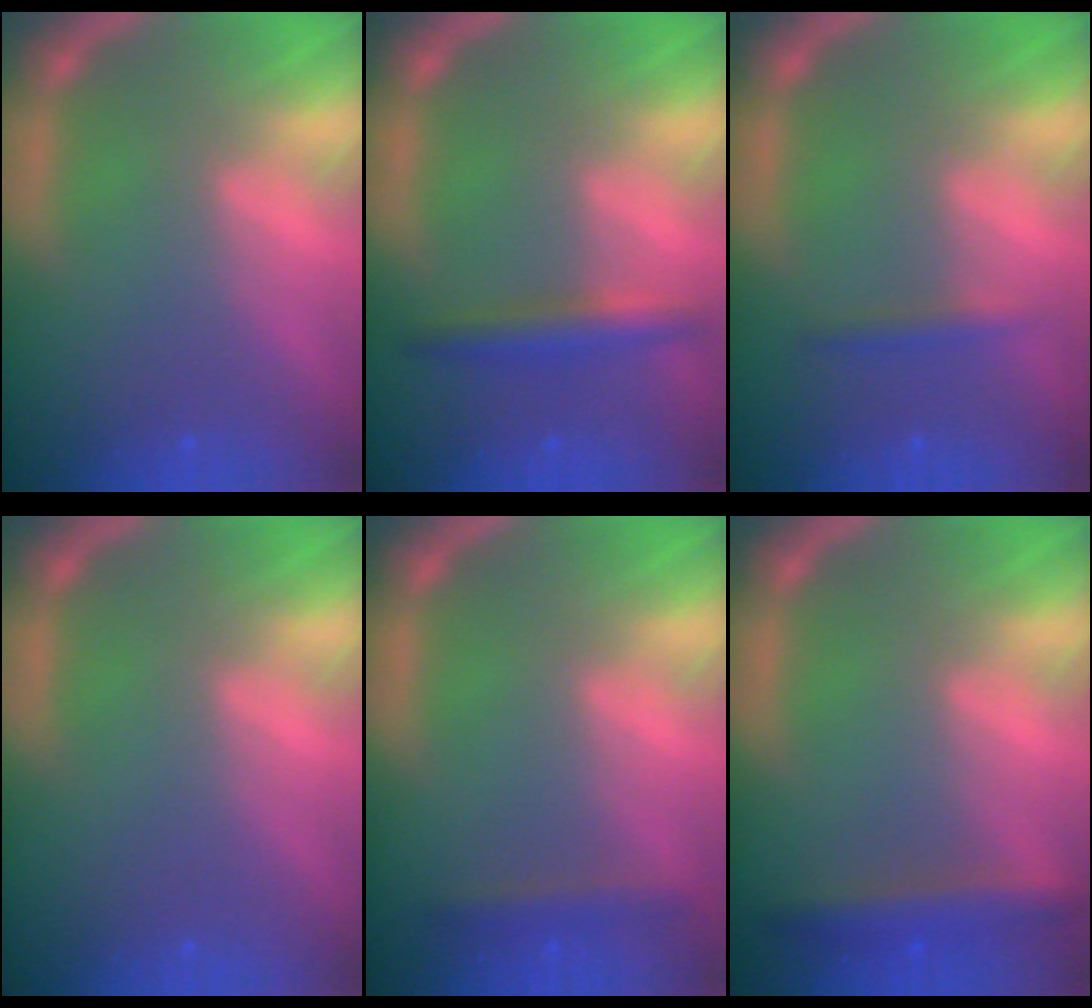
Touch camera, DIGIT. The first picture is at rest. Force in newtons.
{"total": 3.0}
{"total": 1.4}
{"total": 0.0}
{"total": 1.9}
{"total": 3.4}